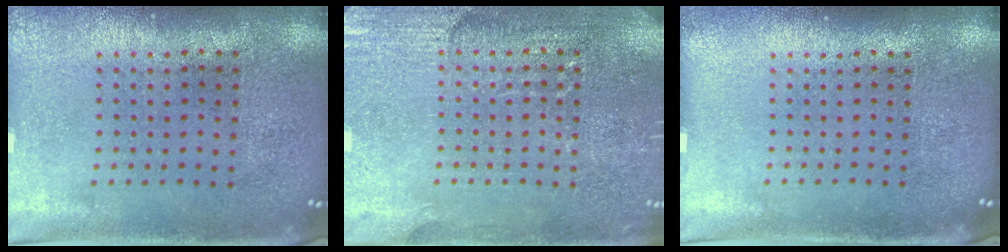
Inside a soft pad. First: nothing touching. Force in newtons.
{"total": 2.9, "press": 2.8, "slide": 0.6}
{"total": 0.0}